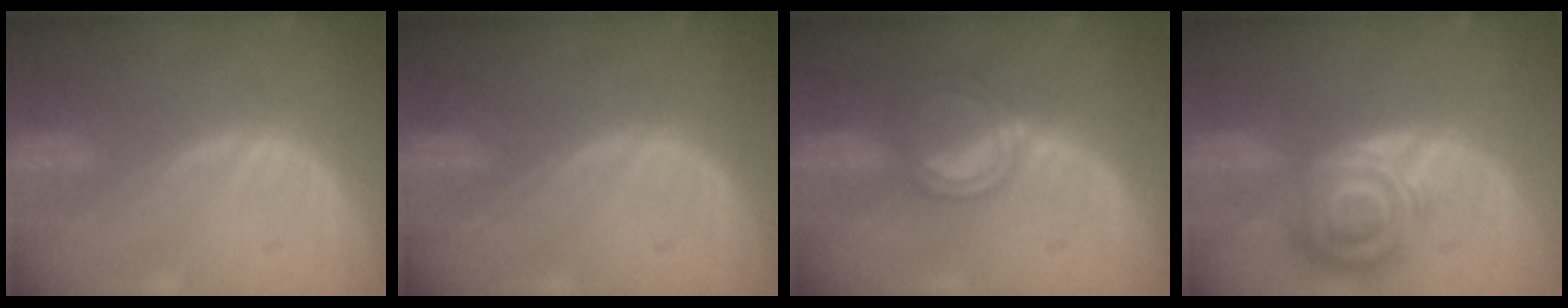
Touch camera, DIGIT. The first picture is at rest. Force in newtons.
{"total": 0.0}
{"total": 5.1, "press": 4.7, "slide": 1.9}
{"total": 8.2, "press": 7.2, "slide": 3.9}